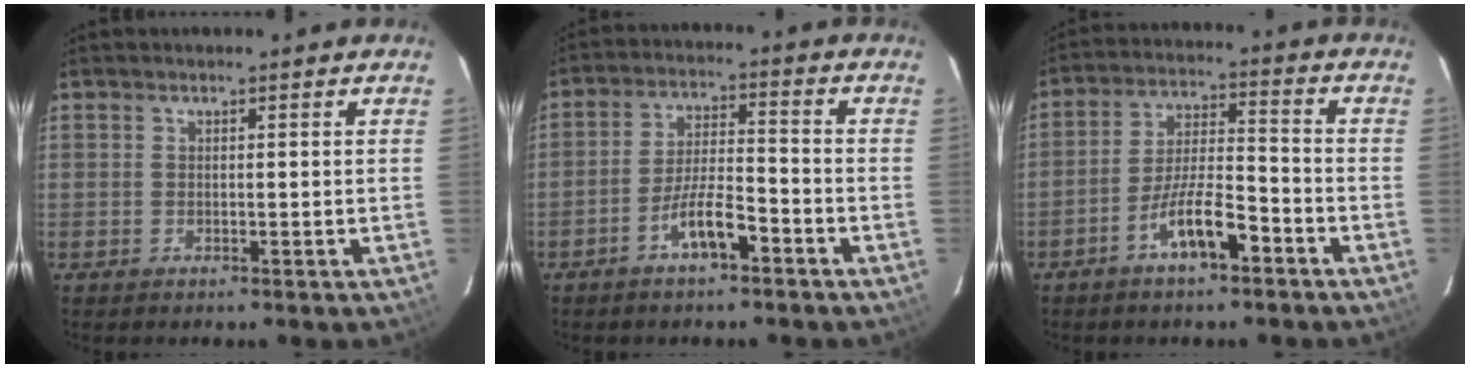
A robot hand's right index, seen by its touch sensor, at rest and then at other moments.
{"total": 7.2, "force": [-4.4, 1.6, 5.4], "torque": [-0.110, 0.009, -0.076]}
{"total": 8.9, "force": [-5.4, 2.1, 6.8], "torque": [-0.133, 0.010, -0.093]}